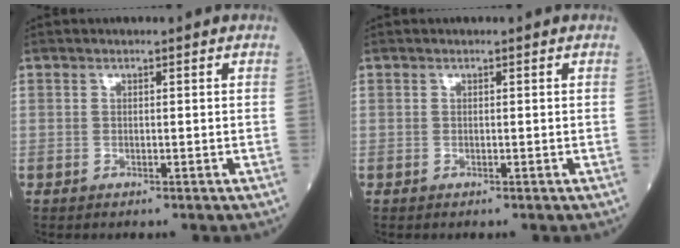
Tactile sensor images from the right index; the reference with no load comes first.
{"total": 0.0}